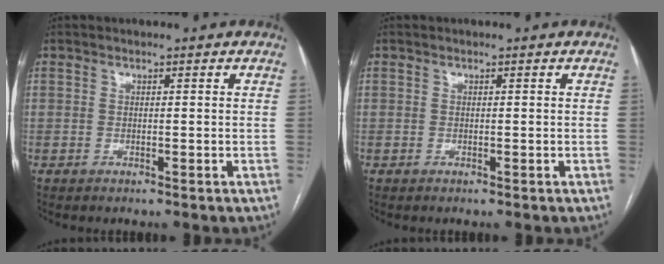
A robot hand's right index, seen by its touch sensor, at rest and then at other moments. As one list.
[{"total": 0.0}]